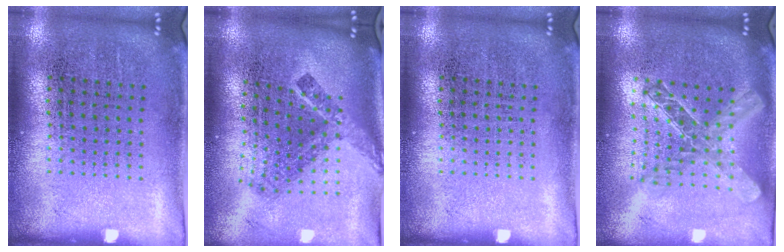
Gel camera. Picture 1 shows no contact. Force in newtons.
{"total": 2.5, "press": 1.6, "slide": 1.9}
{"total": 0.0}
{"total": 2.0, "press": 1.7, "slide": 1.0}